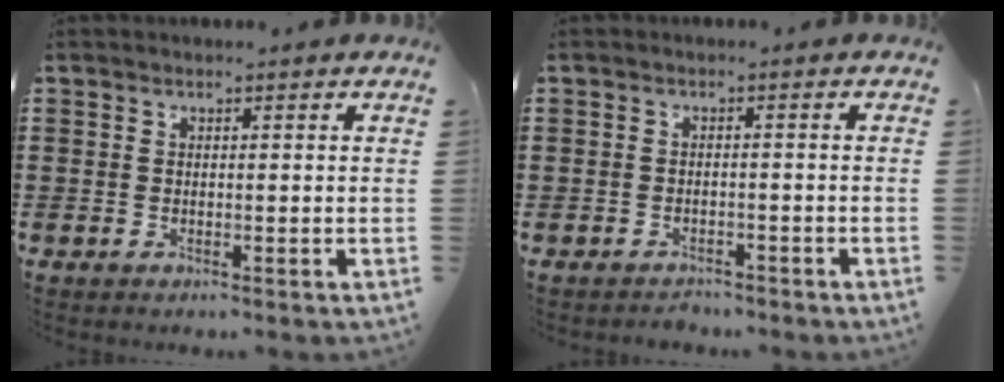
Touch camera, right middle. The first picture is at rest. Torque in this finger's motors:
{"motor_torque": [-1.76, 0.38, -0.59, -0.18]}